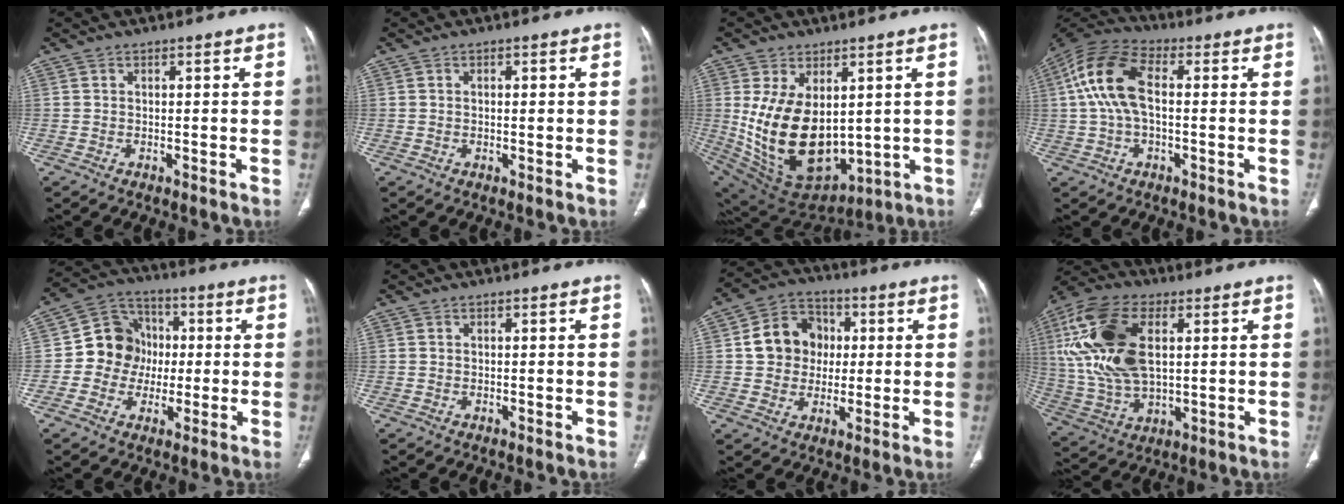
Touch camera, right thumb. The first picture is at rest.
{"total": 1.0, "force": [0.1, 0.4, 0.9], "torque": [-0.016, 0.005, 0.003]}
{"total": 19.6, "force": [1.4, 12.0, 15.5], "torque": [-0.269, -0.026, 0.069]}
{"total": 12.4, "force": [0.9, 6.7, 10.5], "torque": [-0.221, 0.033, 0.010]}
{"total": 10.9, "force": [-0.3, 9.9, 4.4], "torque": [-0.029, 0.025, -0.015]}
{"total": 0.0}
{"total": 10.9, "force": [1.2, 9.5, 5.2], "torque": [-0.052, 0.013, 0.014]}
{"total": 20.7, "force": [4.5, 11.0, 16.9], "torque": [-0.354, -0.002, 0.084]}